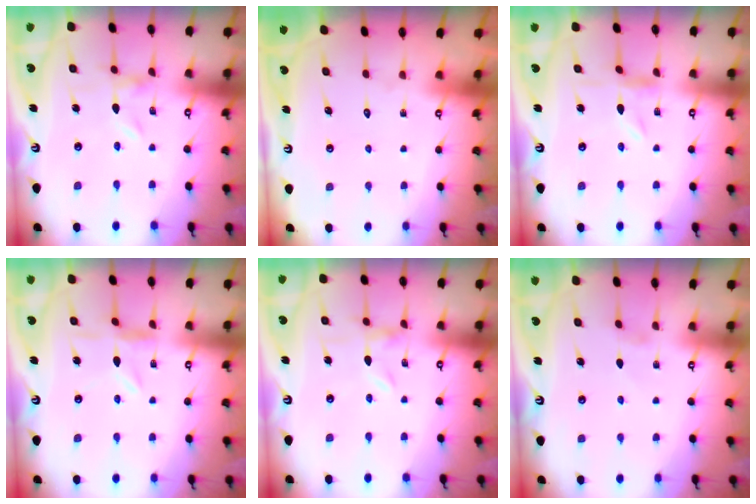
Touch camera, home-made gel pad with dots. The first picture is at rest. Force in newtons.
{"total": 1.5, "press": 1.5, "slide": 0.1}
{"total": 0.5, "press": 0.4, "slide": 0.3}
{"total": 2.4, "press": 2.4, "slide": 0.3}
{"total": 0.0}
{"total": 0.0}